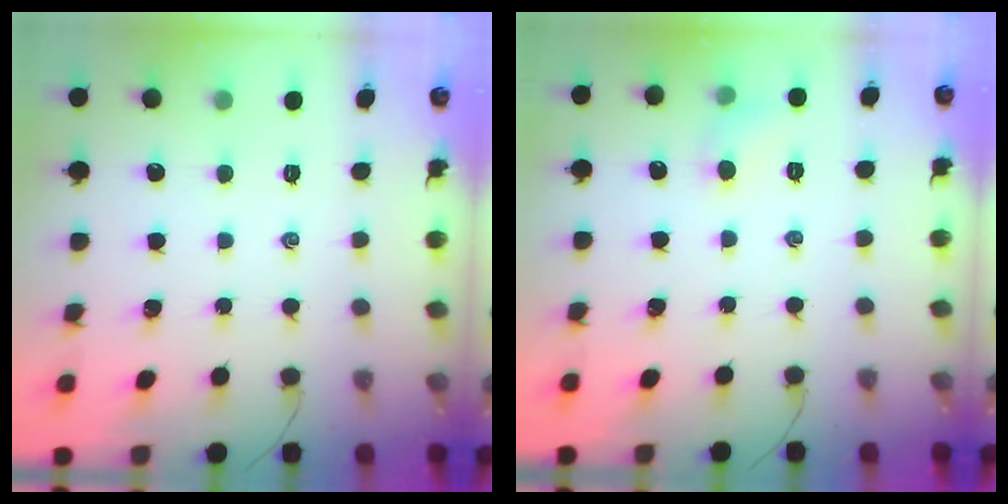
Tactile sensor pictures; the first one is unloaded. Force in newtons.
{"total": 4.9, "press": 4.7, "slide": 1.4}